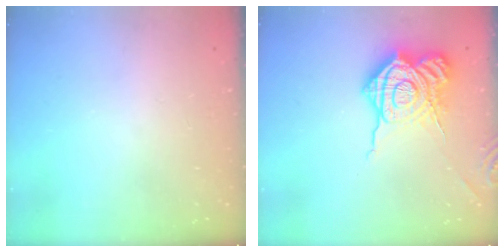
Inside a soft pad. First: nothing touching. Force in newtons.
{"total": 19.4, "press": 19.4, "slide": 1.3}